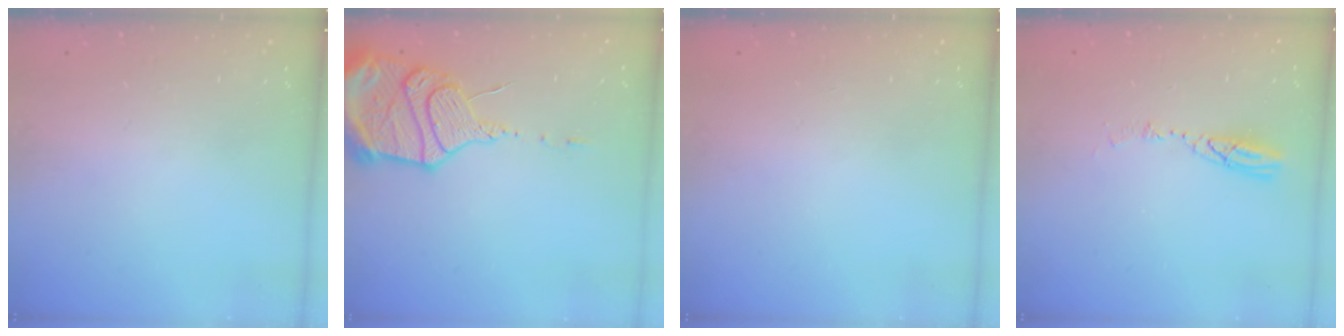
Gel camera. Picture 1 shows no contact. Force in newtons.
{"total": 17.0, "press": 16.9, "slide": 1.6}
{"total": 0.0}
{"total": 4.7, "press": 4.6, "slide": 0.5}